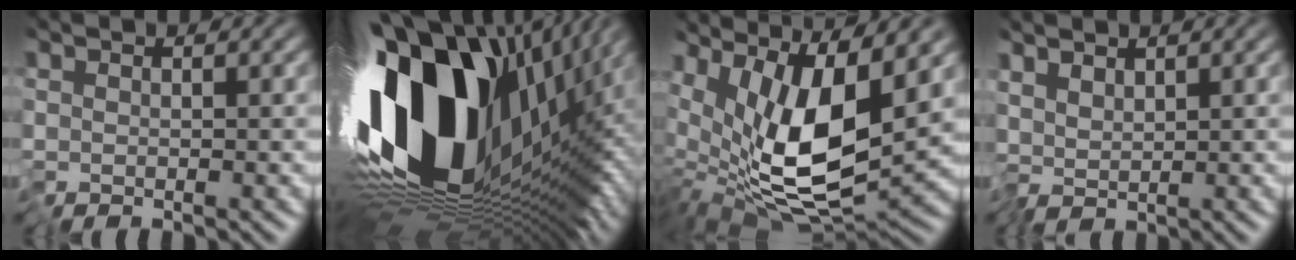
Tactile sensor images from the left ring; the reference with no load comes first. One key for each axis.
{"total": 18.7, "fx": 0.7, "fy": 10.3, "fz": 15.6, "tx": -0.284, "ty": -0.044, "tz": 0.020}
{"total": 11.6, "fx": 3.3, "fy": 4.6, "fz": 10.1, "tx": -0.191, "ty": -0.017, "tz": 0.062}
{"total": 1.4, "fx": 0.6, "fy": 0.8, "fz": 0.9, "tx": -0.022, "ty": -0.001, "tz": 0.010}